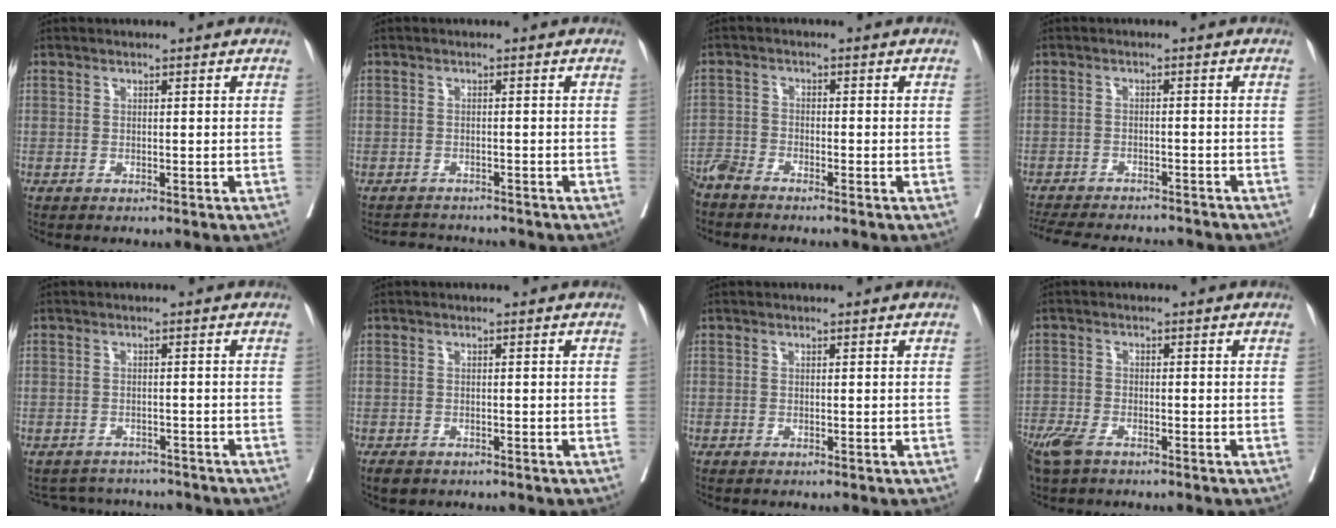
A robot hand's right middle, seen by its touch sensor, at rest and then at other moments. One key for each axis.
{"total": 3.2, "fx": -3.1, "fy": 0.7, "fz": -0.3, "tx": 0.009, "ty": -0.008, "tz": -0.051}
{"total": 4.1, "fx": -3.9, "fy": 0.3, "fz": 1.3, "tx": -0.018, "ty": -0.012, "tz": -0.079}
{"total": 14.1, "fx": -12.9, "fy": 2.8, "fz": 4.8, "tx": -0.102, "ty": -0.008, "tz": -0.177}
{"total": 5.6, "fx": -5.4, "fy": 1.4, "fz": -0.2, "tx": 0.007, "ty": 0.012, "tz": -0.071}
{"total": 2.8, "fx": -2.2, "fy": 1.6, "fz": 1.0, "tx": -0.014, "ty": -0.003, "tz": -0.030}
{"total": 0.0}
{"total": 7.4, "fx": -5.2, "fy": 3.0, "fz": 4.2, "tx": -0.091, "ty": -0.013, "tz": -0.096}